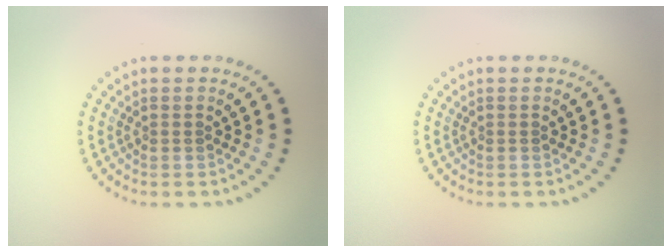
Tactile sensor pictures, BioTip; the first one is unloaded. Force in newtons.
{"total": 0.0}